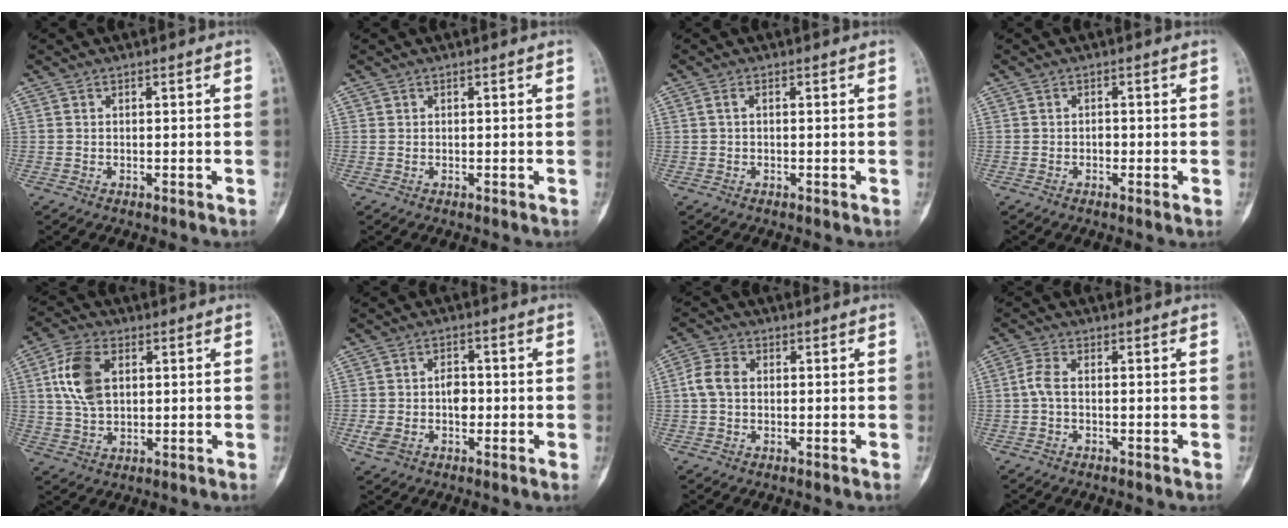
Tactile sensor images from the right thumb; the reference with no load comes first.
{"total": 0.0}
{"total": 1.0, "force": [0.1, 0.5, 0.8], "torque": [-0.017, 0.004, -0.001]}
{"total": 1.3, "force": [-0.3, 0.7, 1.1], "torque": [-0.010, 0.002, -0.008]}
{"total": 10.2, "force": [2.4, 6.3, 7.6], "torque": [-0.150, 0.004, 0.047]}
{"total": 6.3, "force": [-0.9, 4.2, 4.6], "torque": [-0.078, 0.014, -0.018]}
{"total": 4.9, "force": [0.2, 3.7, 3.2], "torque": [-0.067, 0.014, -0.002]}
{"total": 3.0, "force": [-0.3, 1.3, 2.6], "torque": [-0.065, 0.004, -0.011]}